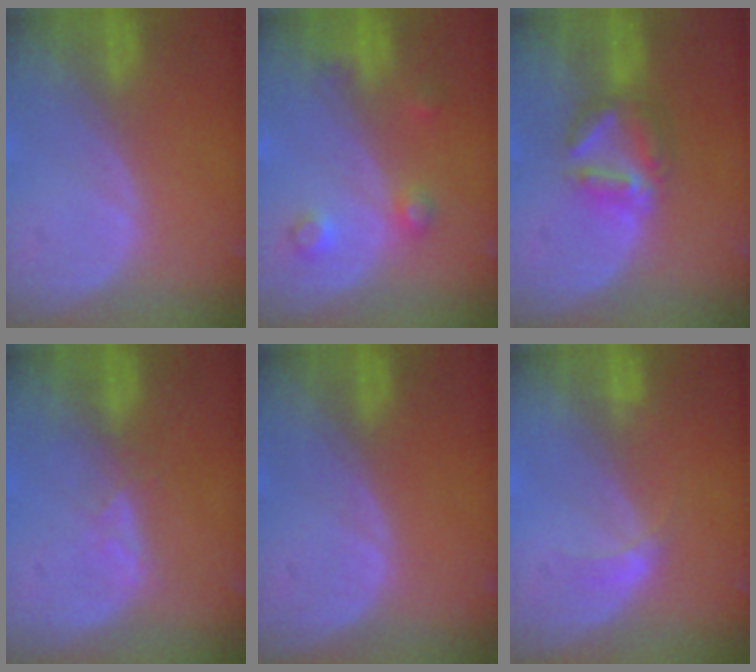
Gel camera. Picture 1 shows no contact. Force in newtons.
{"total": 3.6, "press": 3.5, "slide": 0.1}
{"total": 6.2, "press": 5.5, "slide": 2.8}
{"total": 2.0, "press": 1.9, "slide": 0.7}
{"total": 0.0}
{"total": 1.7, "press": 1.7, "slide": 0.2}